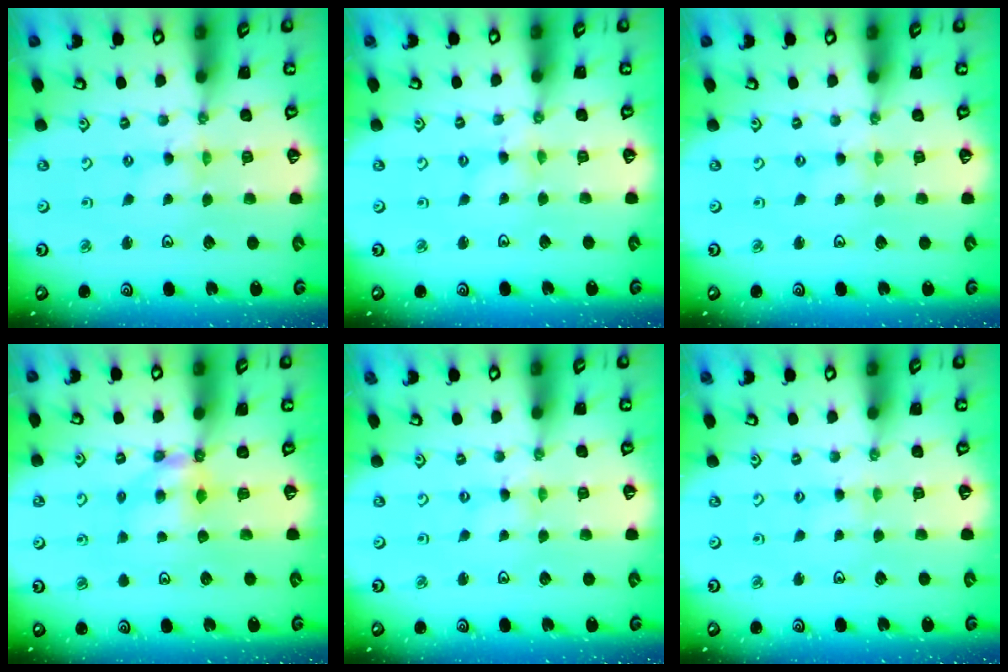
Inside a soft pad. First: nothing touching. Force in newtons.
{"total": 1.6, "press": 1.6, "slide": 0.2}
{"total": 0.0}
{"total": 5.8, "press": 5.8, "slide": 0.6}
{"total": 0.0}
{"total": 1.9, "press": 1.9, "slide": 0.4}